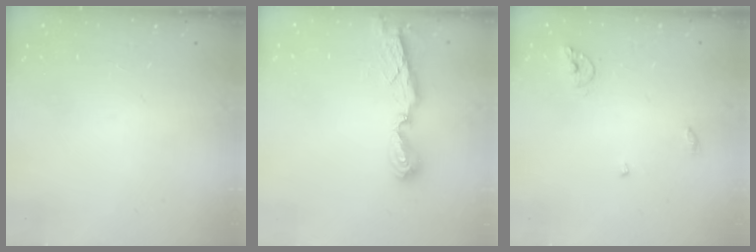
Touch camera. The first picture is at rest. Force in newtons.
{"total": 7.8, "press": 7.8, "slide": 0.5}
{"total": 5.8, "press": 5.8, "slide": 0.4}